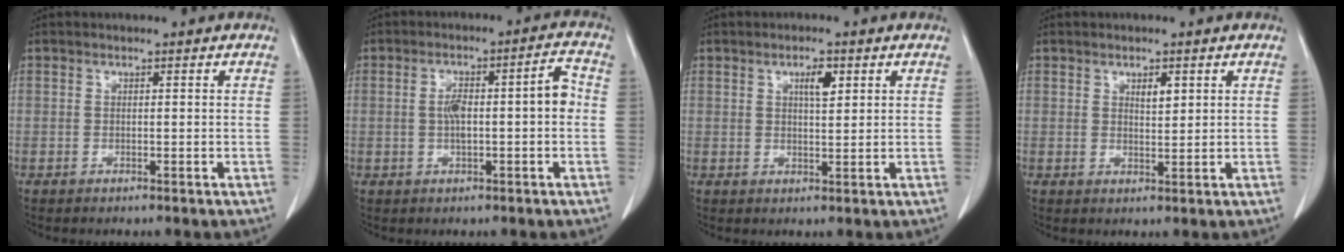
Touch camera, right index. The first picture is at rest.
{"total": 7.5, "force": [-0.2, 1.6, 7.3], "torque": [-0.124, 0.030, -0.001]}
{"total": 3.1, "force": [1.4, 0.9, 2.6], "torque": [-0.045, -0.001, 0.023]}
{"total": 2.1, "force": [1.1, 0.8, 1.7], "torque": [-0.029, -0.002, 0.020]}